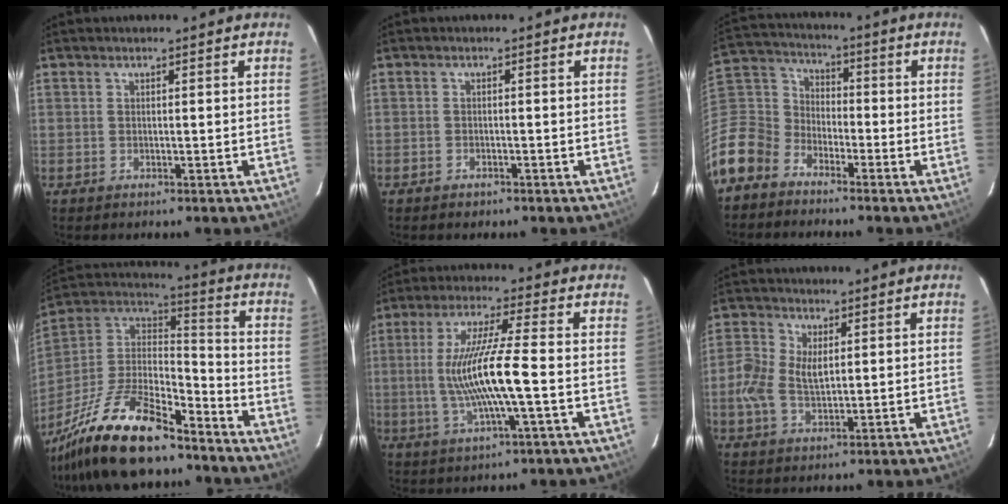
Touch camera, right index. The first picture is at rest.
{"total": 1.4, "force": [-1.0, 0.9, 0.2], "torque": [-0.007, 0.003, -0.014]}
{"total": 12.2, "force": [-7.9, 8.7, 3.2], "torque": [-0.105, 0.031, -0.172]}
{"total": 22.8, "force": [-16.8, 7.3, 13.6], "torque": [-0.281, -0.014, -0.292]}
{"total": 12.5, "force": [-1.7, 0.3, 12.3], "torque": [-0.238, -0.006, -0.027]}
{"total": 6.2, "force": [0.4, 4.0, 4.8], "torque": [-0.108, 0.007, 0.004]}